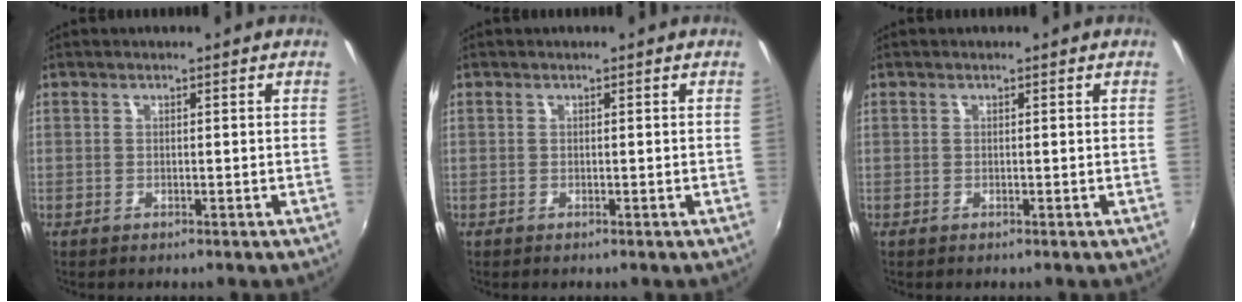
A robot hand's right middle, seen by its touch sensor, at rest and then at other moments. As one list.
[{"total": 0.0}, {"total": 0.0}]